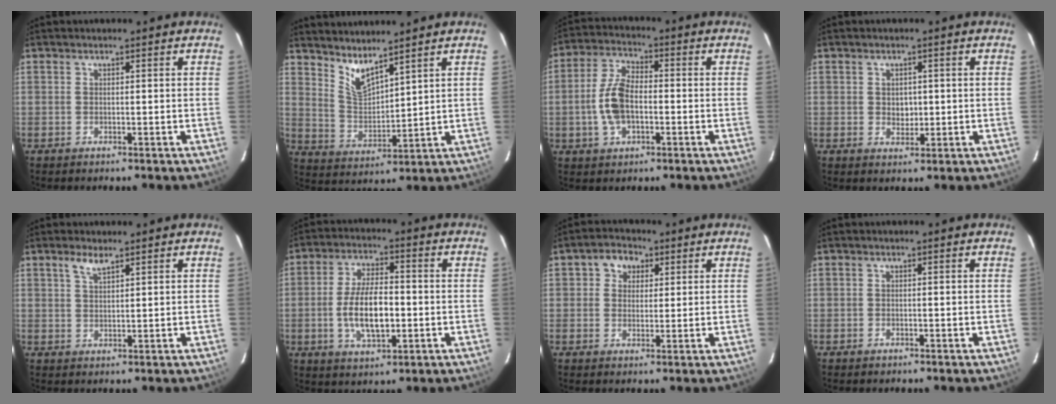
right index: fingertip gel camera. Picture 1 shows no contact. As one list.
[{"total": 6.7, "force": [5.5, 1.5, 3.6], "torque": [-0.068, -0.011, 0.114]}, {"total": 9.1, "force": [-1.7, 5.2, 7.3], "torque": [-0.155, 0.012, -0.029]}, {"total": 2.7, "force": [0.1, 2.3, 1.3], "torque": [-0.018, 0.003, 0.004]}, {"total": 2.6, "force": [1.9, 0.8, 1.7], "torque": [-0.033, 0.005, 0.037]}, {"total": 10.5, "force": [-1.9, 4.5, 9.3], "torque": [-0.184, 0.001, -0.030]}, {"total": 4.6, "force": [1.5, 4.0, 1.7], "torque": [-0.020, 0.017, 0.024]}, {"total": 0.7, "force": [-0.5, 0.4, 0.0], "torque": [-0.002, 0.002, -0.009]}]